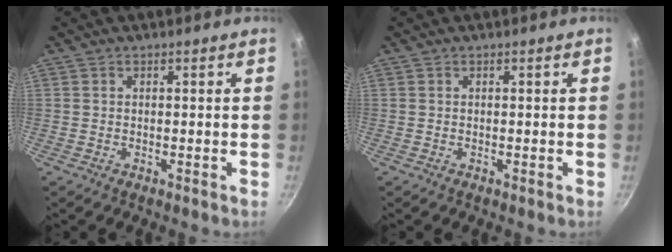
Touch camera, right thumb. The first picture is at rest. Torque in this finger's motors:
{"motor_torque": [0.00, 0.00, -0.02, -0.03, 0.00]}